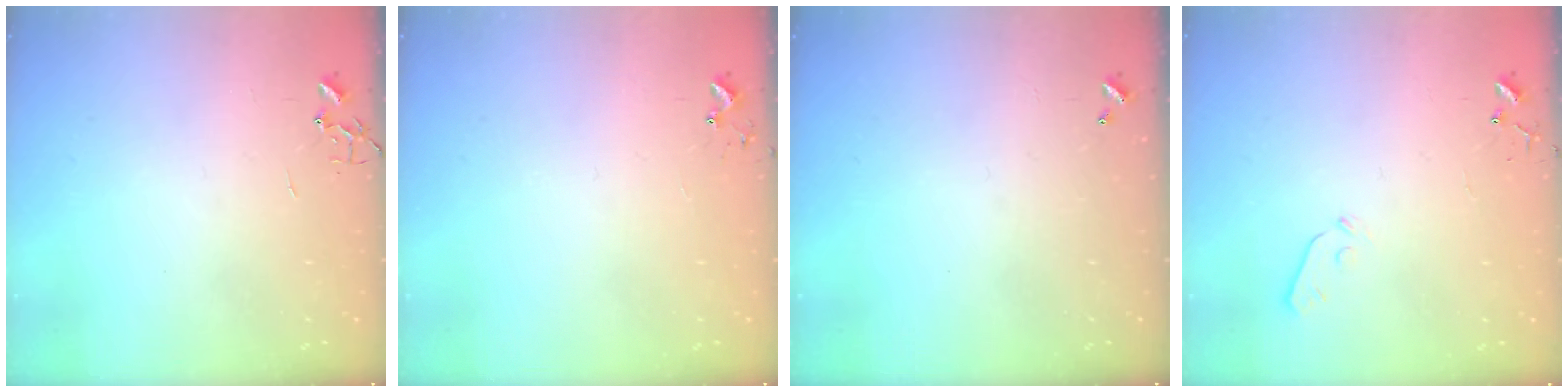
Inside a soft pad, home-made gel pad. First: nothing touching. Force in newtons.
{"total": 5.5, "press": 5.4, "slide": 0.4}
{"total": 0.0}
{"total": 3.6, "press": 3.6, "slide": 0.6}